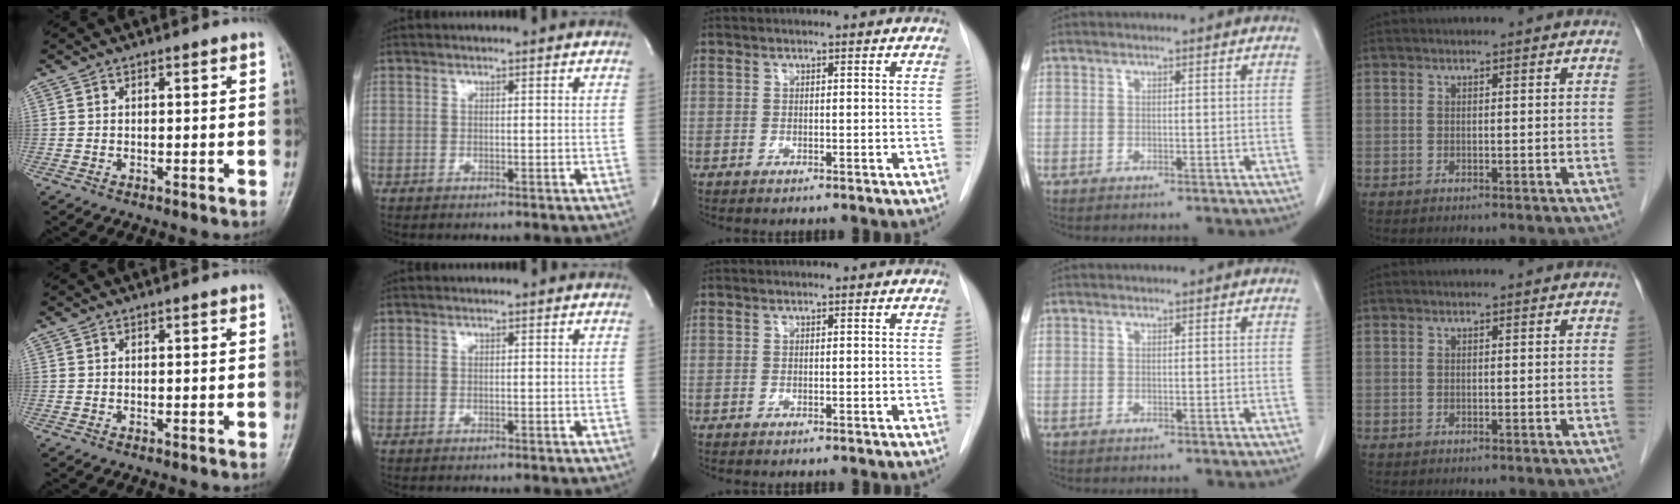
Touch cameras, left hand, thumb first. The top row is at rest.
{}